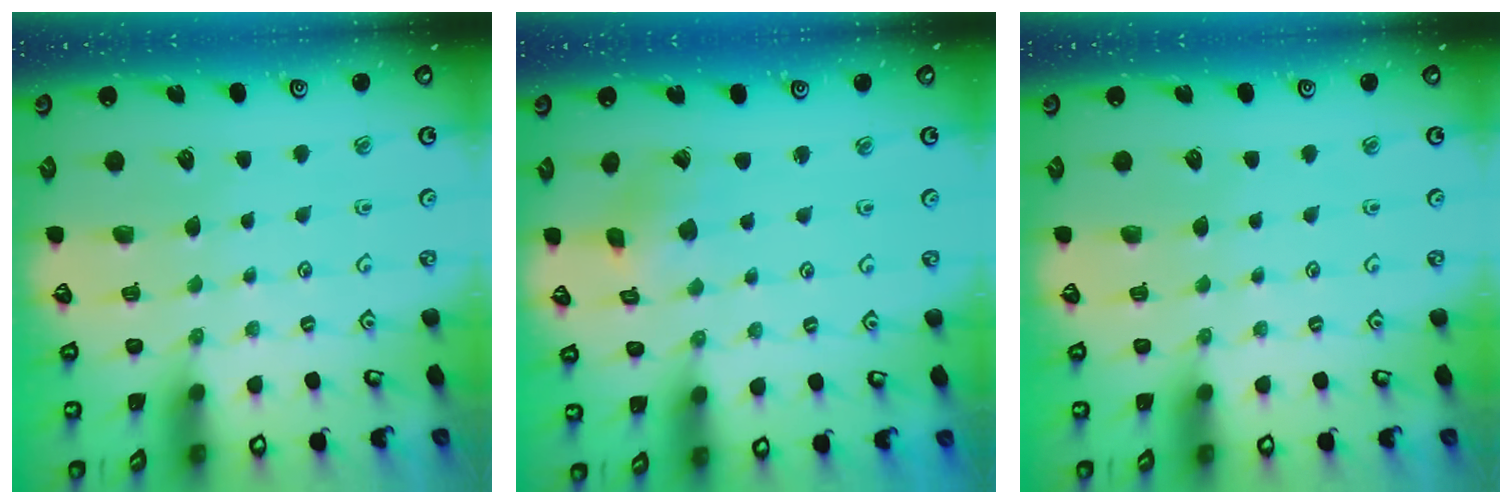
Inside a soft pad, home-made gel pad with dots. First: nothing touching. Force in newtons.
{"total": 1.4, "press": 1.4, "slide": 0.1}
{"total": 0.0}